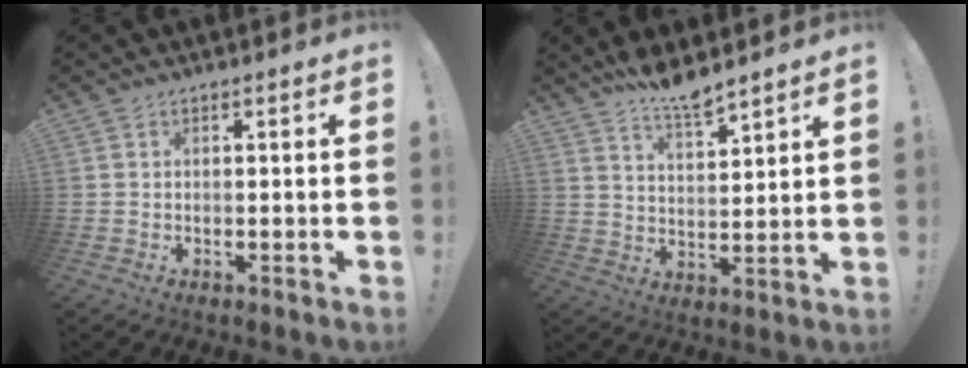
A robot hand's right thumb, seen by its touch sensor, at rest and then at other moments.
{"total": 7.5, "force": [6.8, 0.7, 3.1], "torque": [-0.057, -0.049, 0.120]}